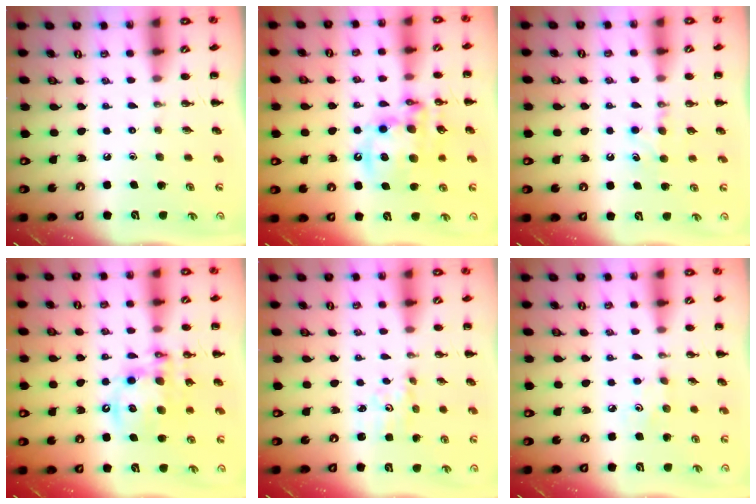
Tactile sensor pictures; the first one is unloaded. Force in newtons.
{"total": 15.3, "press": 14.9, "slide": 3.5}
{"total": 5.1, "press": 4.9, "slide": 1.6}
{"total": 14.0, "press": 13.5, "slide": 3.5}
{"total": 1.9, "press": 1.8, "slide": 0.6}
{"total": 2.4, "press": 2.3, "slide": 0.7}